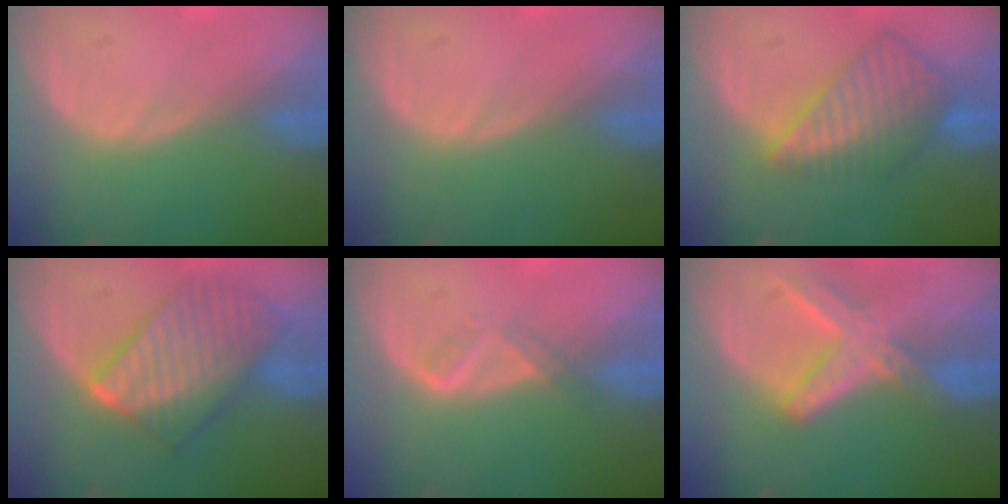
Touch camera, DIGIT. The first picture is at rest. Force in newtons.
{"total": 0.0}
{"total": 8.5, "press": 7.4, "slide": 4.2}
{"total": 10.2, "press": 10.2, "slide": 0.8}
{"total": 2.1, "press": 2.0, "slide": 0.6}
{"total": 8.2, "press": 7.1, "slide": 4.1}